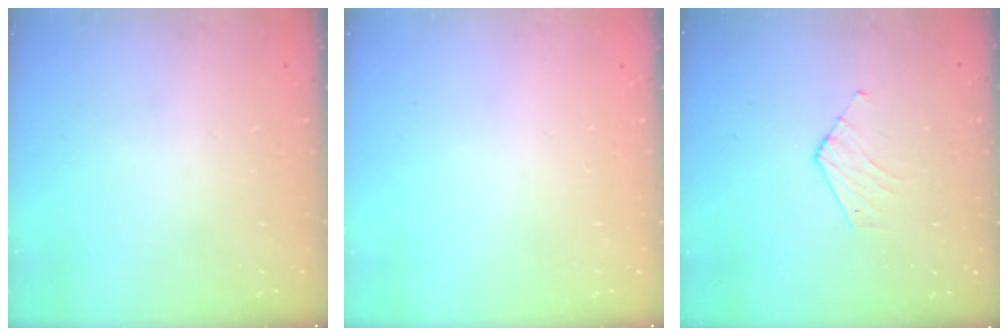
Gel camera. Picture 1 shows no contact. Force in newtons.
{"total": 0.0}
{"total": 3.5, "press": 3.5, "slide": 0.3}